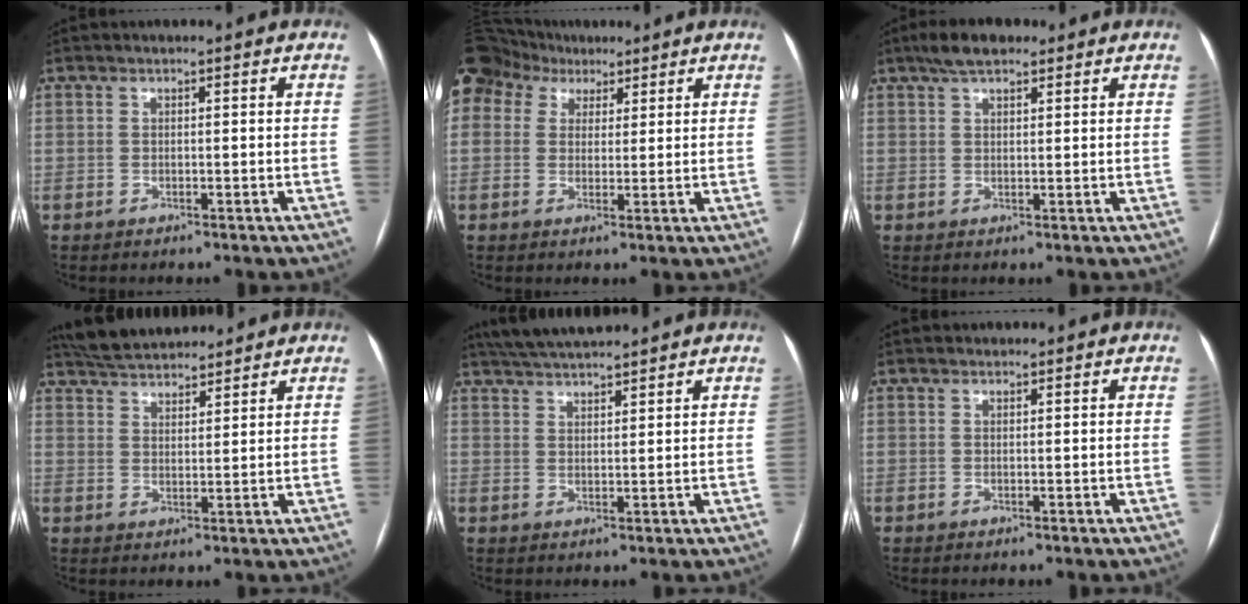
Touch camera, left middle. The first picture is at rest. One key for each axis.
{"total": 16.9, "fx": 9.1, "fy": 12.6, "fz": 6.7, "tx": -0.206, "ty": 0.088, "tz": 0.174}
{"total": 5.0, "fx": 3.6, "fy": 2.0, "fz": 2.9, "tx": -0.057, "ty": 0.020, "tz": 0.063}
{"total": 9.9, "fx": 9.2, "fy": 2.1, "fz": 2.9, "tx": -0.055, "ty": 0.025, "tz": 0.154}
{"total": 8.2, "fx": 7.5, "fy": 0.7, "fz": 3.2, "tx": -0.061, "ty": 0.032, "tz": 0.126}
{"total": 4.6, "fx": 4.1, "fy": 2.2, "fz": 0.3, "tx": 0.003, "ty": 0.005, "tz": 0.050}